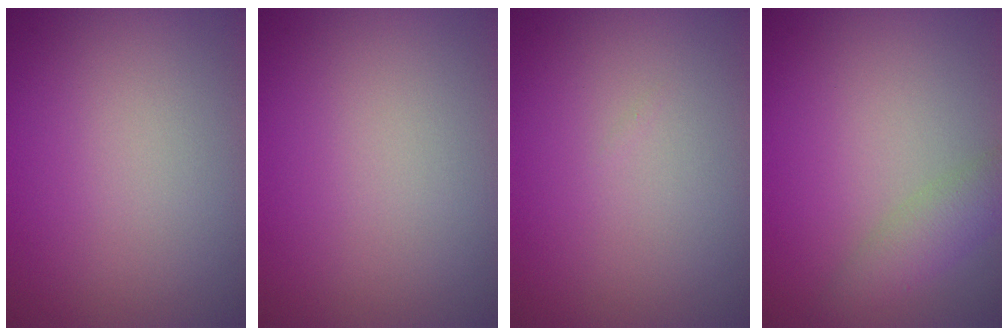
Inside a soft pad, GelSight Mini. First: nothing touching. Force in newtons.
{"total": 0.0}
{"total": 0.0}
{"total": 2.5, "press": 2.5, "slide": 0.1}